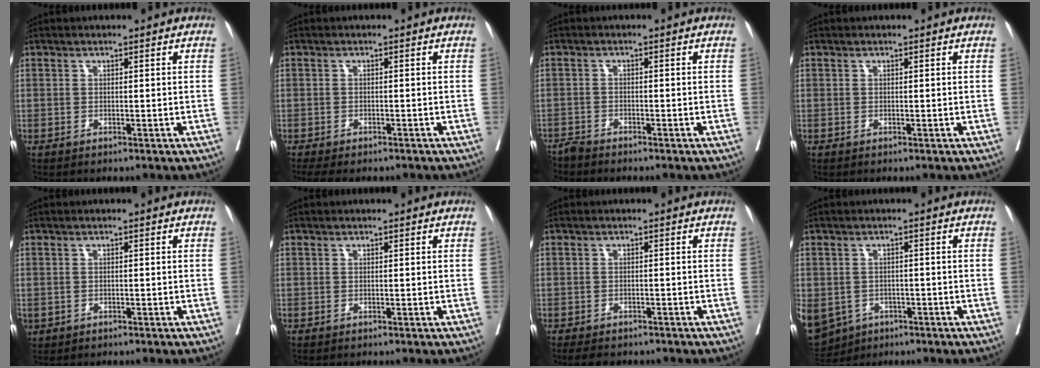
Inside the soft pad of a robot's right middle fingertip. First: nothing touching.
{"total": 7.0, "force": [-6.0, 2.1, 3.1], "torque": [-0.043, -0.005, -0.084]}
{"total": 2.0, "force": [-2.0, -0.1, -0.1], "torque": [0.003, -0.008, -0.040]}
{"total": 0.0}
{"total": 1.0, "force": [-0.4, 0.8, 0.4], "torque": [-0.015, 0.001, 0.001]}
{"total": 0.0}
{"total": 5.1, "force": [-4.2, 2.3, 1.6], "torque": [-0.023, -0.004, -0.055]}
{"total": 18.0, "force": [-7.7, 14.6, 7.1], "torque": [-0.245, -0.013, -0.100]}